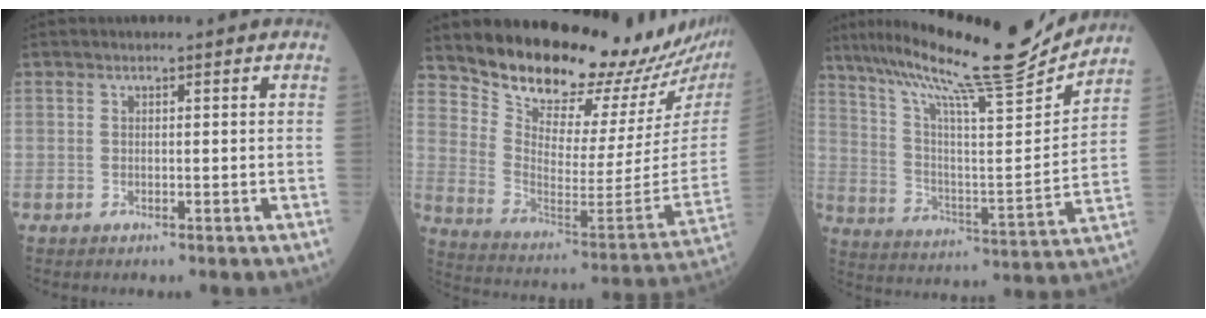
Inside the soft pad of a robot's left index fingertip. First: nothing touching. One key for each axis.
{"total": 20.8, "fx": 19.8, "fy": 2.7, "fz": 5.7, "tx": -0.109, "ty": -0.116, "tz": 0.285}
{"total": 21.9, "fx": 19.1, "fy": 0.2, "fz": 10.7, "tx": -0.193, "ty": -0.020, "tz": 0.299}